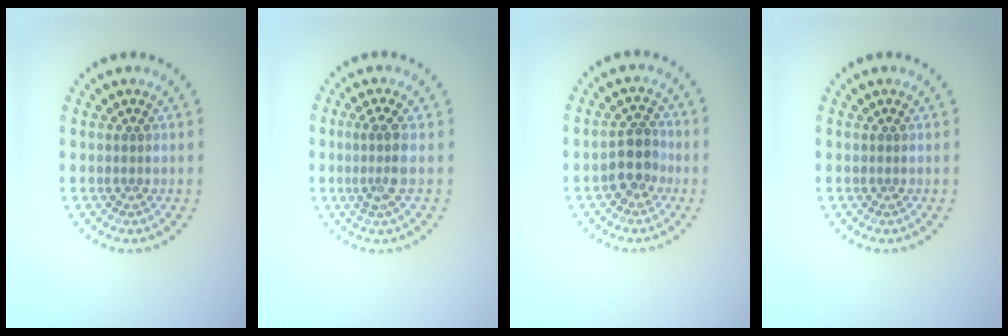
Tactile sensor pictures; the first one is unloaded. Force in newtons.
{"total": 2.4, "press": 1.9, "slide": 1.5}
{"total": 2.6, "press": 2.3, "slide": 1.3}
{"total": 0.0}